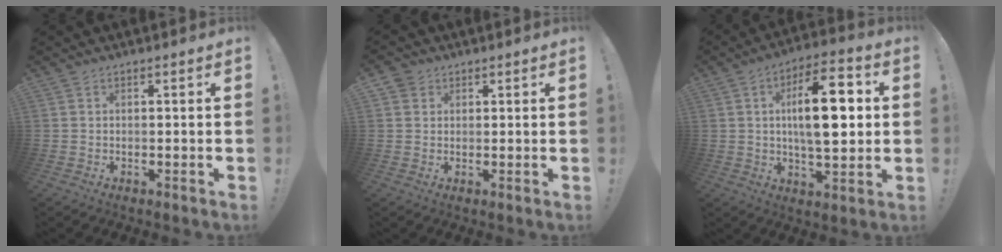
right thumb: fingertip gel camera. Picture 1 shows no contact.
{"total": 2.9, "force": [1.5, 2.4, 0.4], "torque": [0.001, -0.007, 0.027]}
{"total": 17.7, "force": [2.0, 7.6, 15.9], "torque": [-0.252, 0.000, 0.020]}